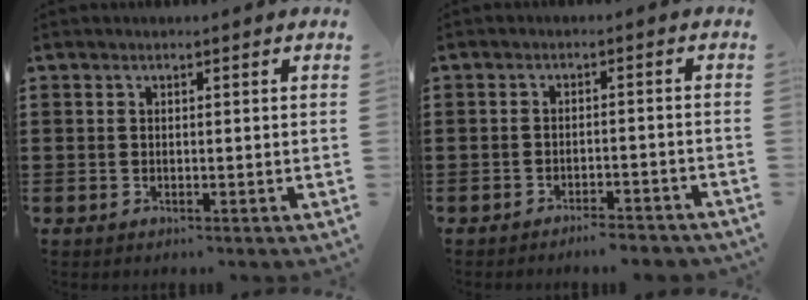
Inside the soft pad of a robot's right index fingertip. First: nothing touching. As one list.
[{"total": 2.7, "force": [-2.7, 0.0, 0.6], "torque": [-0.014, 0.000, -0.055]}]